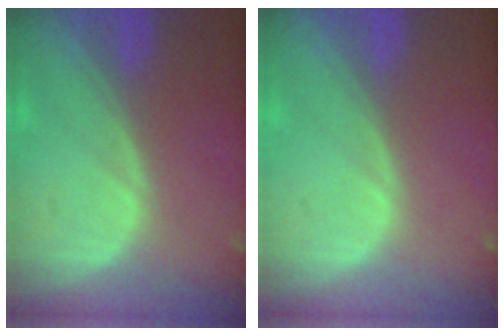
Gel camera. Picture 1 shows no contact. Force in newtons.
{"total": 0.0}